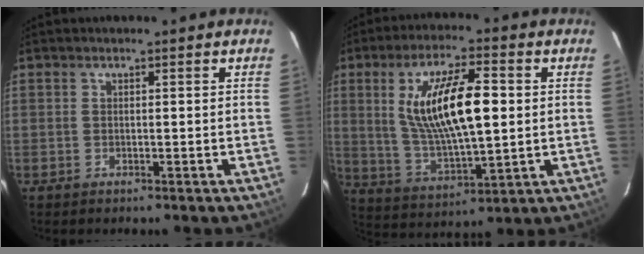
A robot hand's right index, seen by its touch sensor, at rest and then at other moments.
{"total": 16.3, "force": [2.7, 5.2, 15.2], "torque": [-0.285, 0.002, 0.060]}